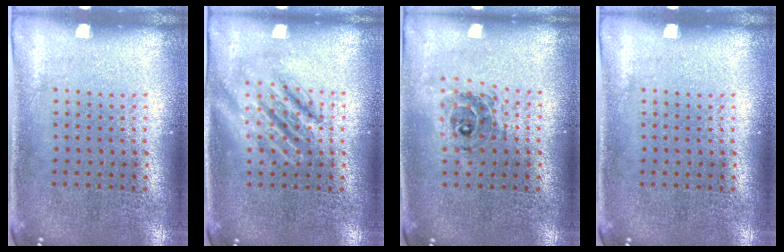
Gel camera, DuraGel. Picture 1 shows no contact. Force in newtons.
{"total": 2.2, "press": 2.2, "slide": 0.3}
{"total": 0.7, "press": 0.7, "slide": 0.1}
{"total": 0.0}